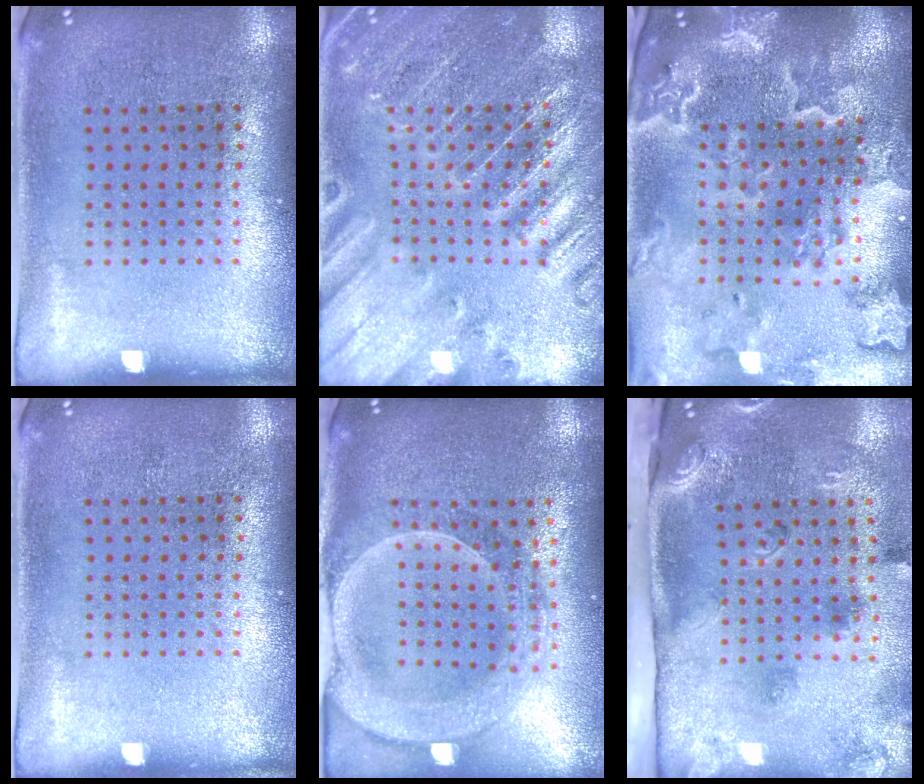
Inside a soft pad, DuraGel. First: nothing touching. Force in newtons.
{"total": 3.0, "press": 3.0, "slide": 0.3}
{"total": 4.1, "press": 3.5, "slide": 2.3}
{"total": 0.0}
{"total": 2.6, "press": 2.3, "slide": 1.2}
{"total": 3.3, "press": 2.0, "slide": 2.6}